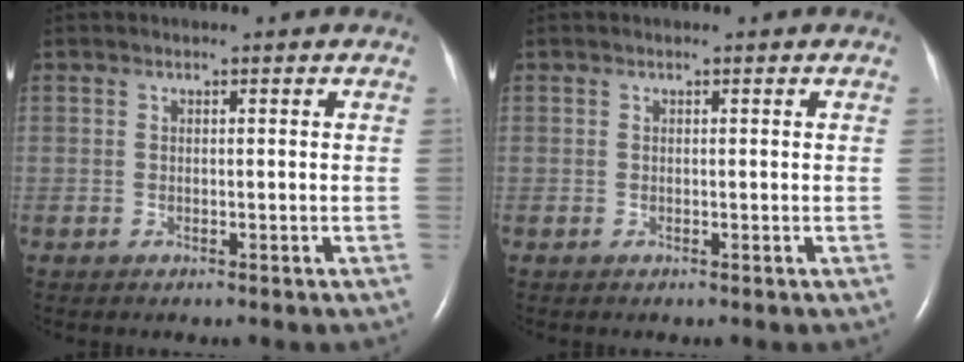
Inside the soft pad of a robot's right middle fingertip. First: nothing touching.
{"total": 0.0}